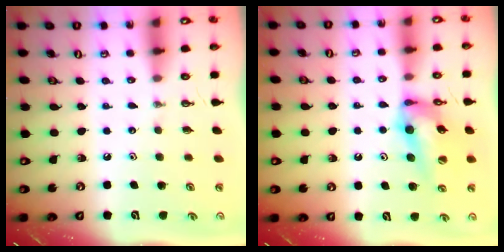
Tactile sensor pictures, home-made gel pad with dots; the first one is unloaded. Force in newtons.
{"total": 11.4, "press": 10.7, "slide": 3.9}